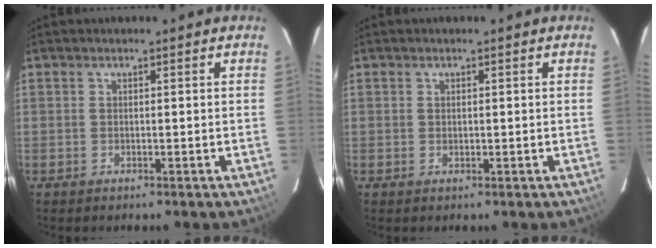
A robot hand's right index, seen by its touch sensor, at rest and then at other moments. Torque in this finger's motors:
{"motor_torque": [-0.16, 0.06, -0.02, -0.01]}